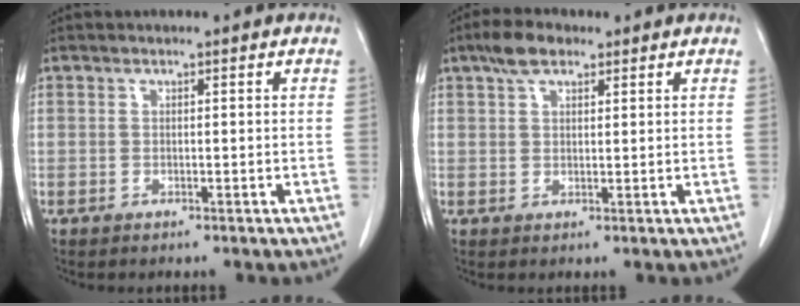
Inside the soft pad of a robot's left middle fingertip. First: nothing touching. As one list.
[{"total": 4.3, "force": [2.9, 1.8, 2.6], "torque": [-0.056, 0.012, 0.052]}]